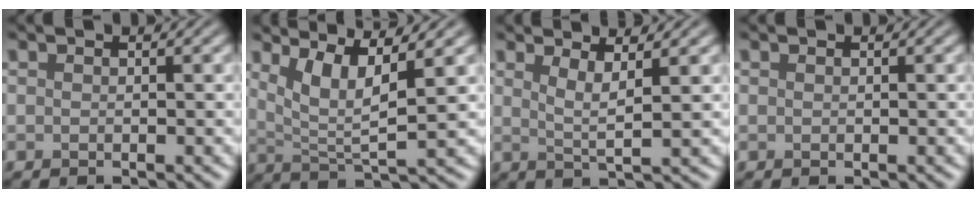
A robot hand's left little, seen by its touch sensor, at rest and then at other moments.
{"total": 4.8, "force": [2.4, 1.0, 4.0], "torque": [-0.077, -0.004, 0.051]}
{"total": 2.7, "force": [1.4, 0.5, 2.3], "torque": [-0.035, -0.005, 0.024]}
{"total": 0.0}